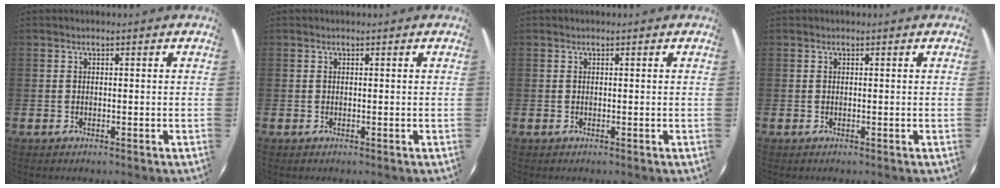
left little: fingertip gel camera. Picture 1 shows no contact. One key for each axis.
{"total": 0.0}
{"total": 0.0}
{"total": 0.0}